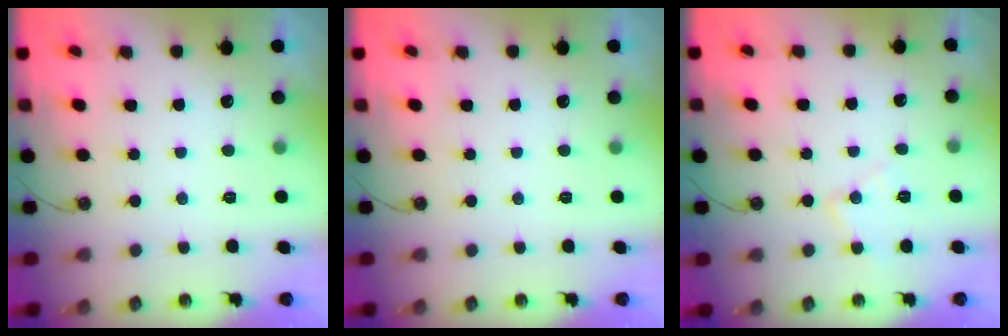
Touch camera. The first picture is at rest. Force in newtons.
{"total": 0.0}
{"total": 8.1, "press": 8.1, "slide": 0.7}